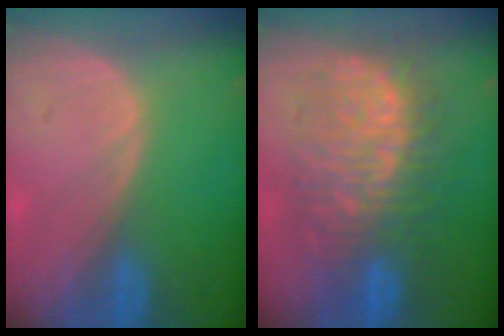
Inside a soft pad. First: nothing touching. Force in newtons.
{"total": 12.1, "press": 12.0, "slide": 1.5}